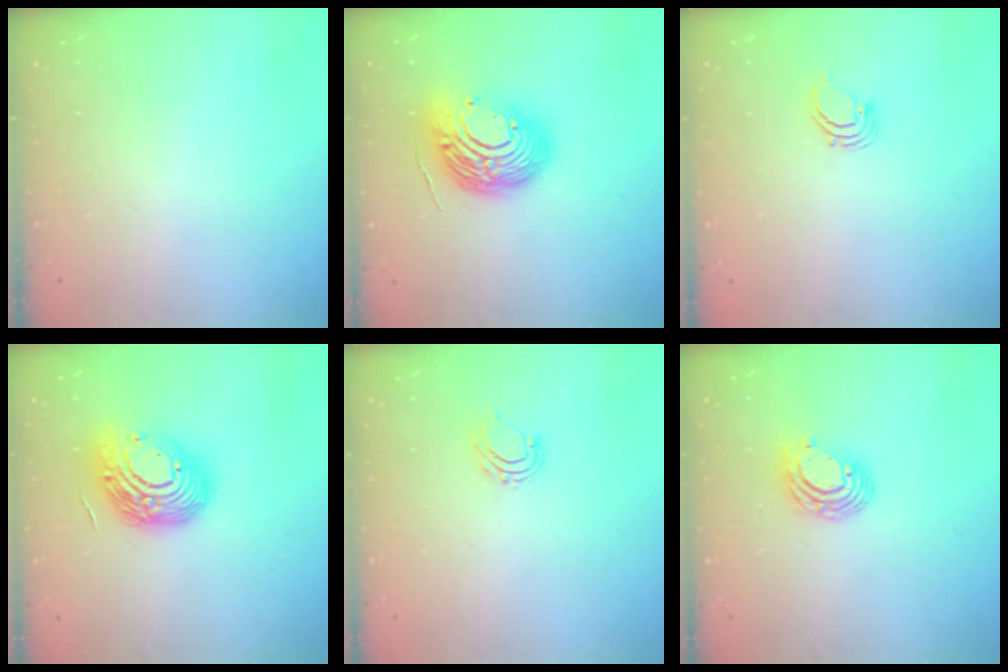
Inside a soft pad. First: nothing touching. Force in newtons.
{"total": 15.3, "press": 15.1, "slide": 2.2}
{"total": 2.5, "press": 2.5, "slide": 0.1}
{"total": 17.3, "press": 17.2, "slide": 1.2}
{"total": 5.4, "press": 5.3, "slide": 0.7}
{"total": 9.5, "press": 9.4, "slide": 1.6}